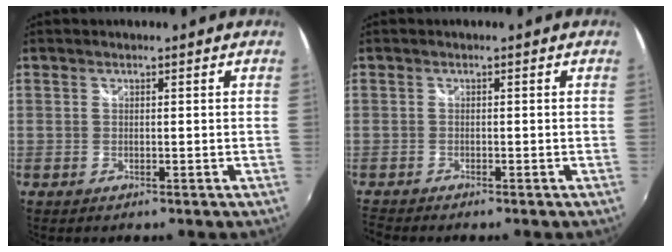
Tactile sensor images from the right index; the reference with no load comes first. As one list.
[{"total": 2.1, "force": [-2.0, 0.3, 0.1], "torque": [-0.014, -0.012, -0.047]}]